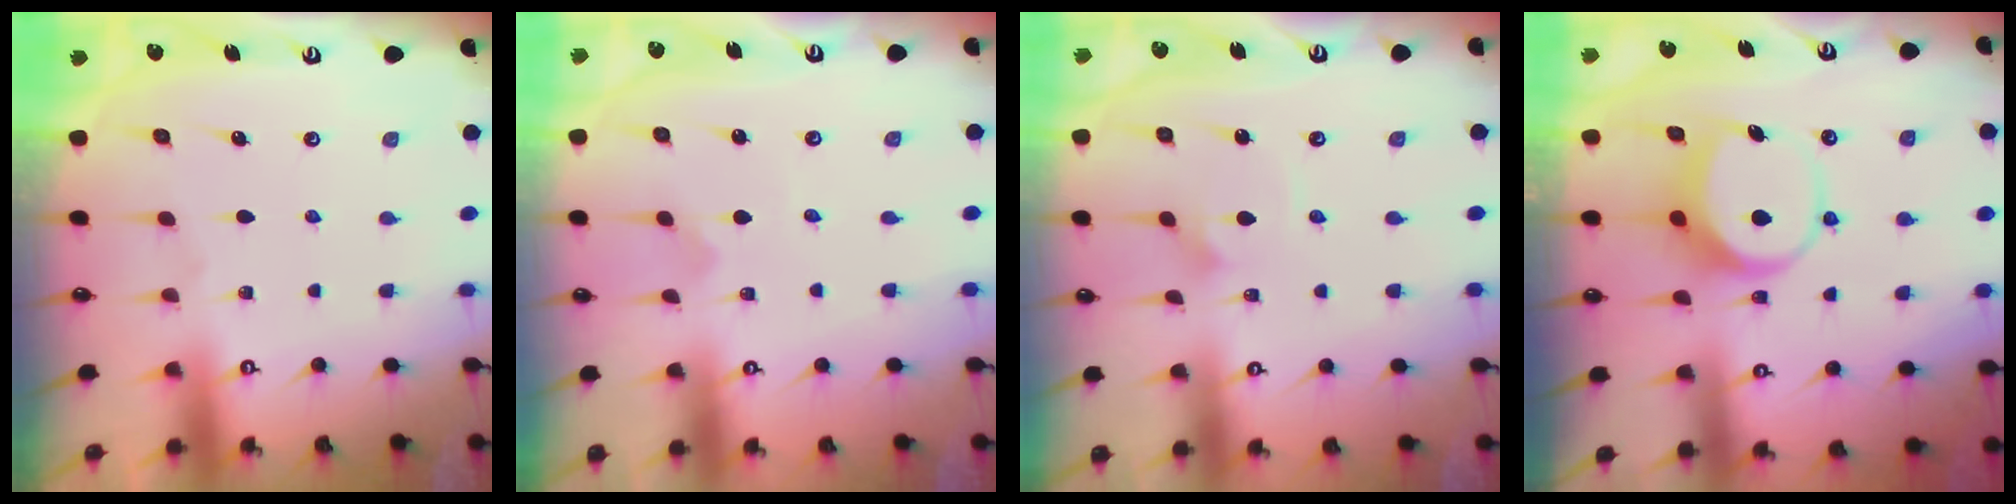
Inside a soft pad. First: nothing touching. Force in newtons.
{"total": 0.0}
{"total": 2.7, "press": 2.7, "slide": 0.2}
{"total": 8.3, "press": 8.3, "slide": 0.7}